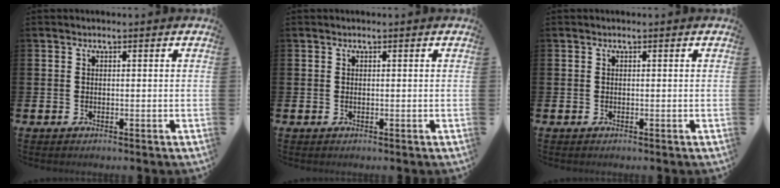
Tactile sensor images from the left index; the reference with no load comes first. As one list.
[{"total": 0.0}, {"total": 0.0}]